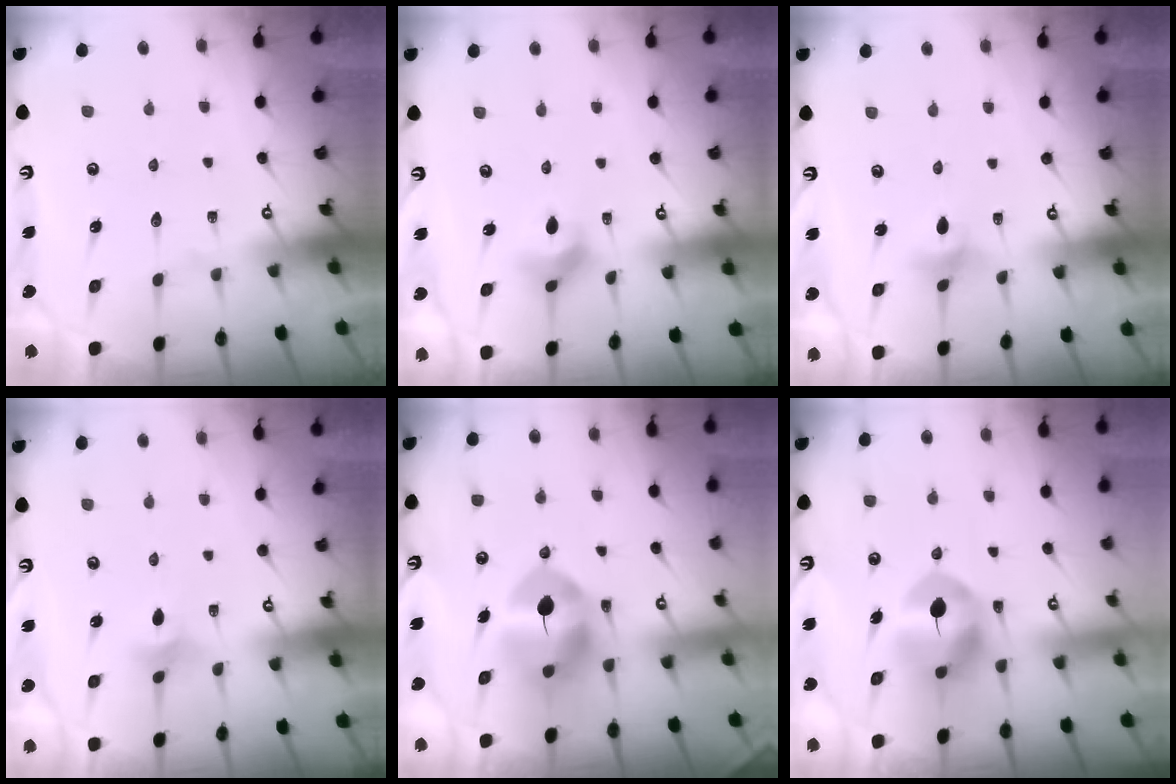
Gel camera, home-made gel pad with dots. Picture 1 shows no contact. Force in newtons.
{"total": 6.7, "press": 6.5, "slide": 1.6}
{"total": 2.8, "press": 2.8, "slide": 0.4}
{"total": 2.9, "press": 2.8, "slide": 0.6}
{"total": 9.4, "press": 9.2, "slide": 1.6}
{"total": 8.8, "press": 8.8, "slide": 0.9}